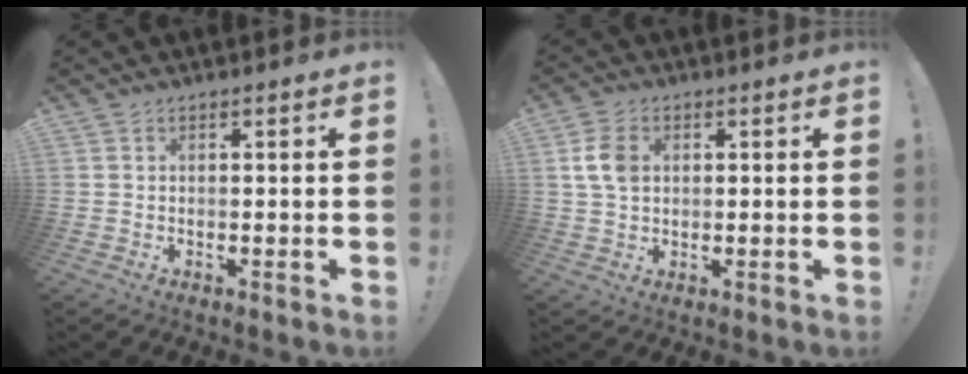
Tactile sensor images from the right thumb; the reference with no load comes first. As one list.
[{"total": 7.4, "force": [1.5, 5.2, 5.1], "torque": [-0.101, 0.002, 0.026]}]